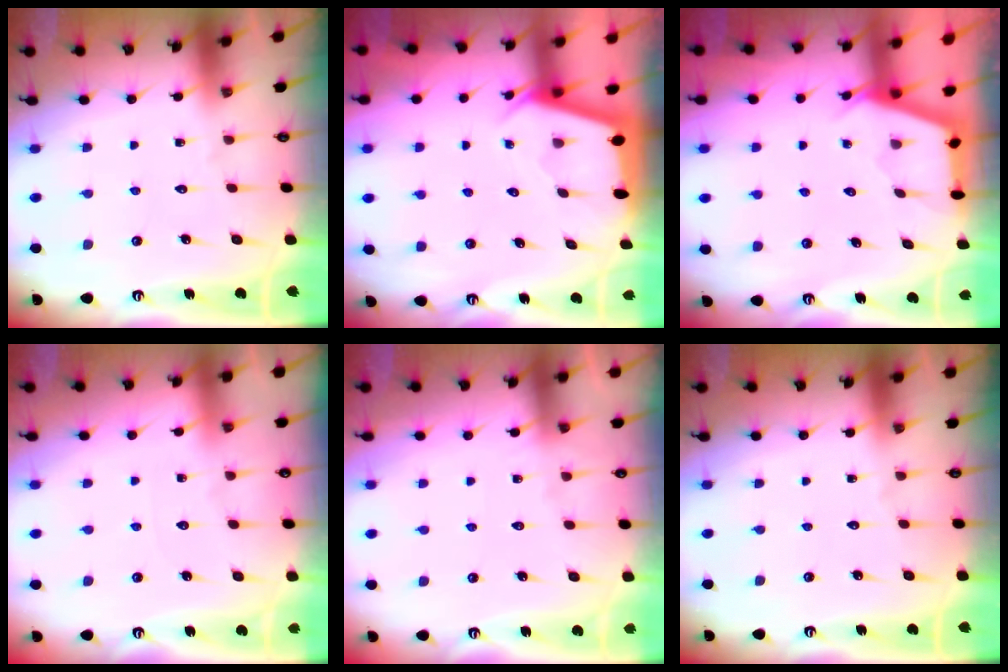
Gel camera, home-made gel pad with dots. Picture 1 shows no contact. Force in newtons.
{"total": 2.3, "press": 2.3, "slide": 0.3}
{"total": 2.9, "press": 2.9, "slide": 0.3}
{"total": 1.4, "press": 1.4, "slide": 0.3}
{"total": 6.4, "press": 6.3, "slide": 0.8}
{"total": 0.0}